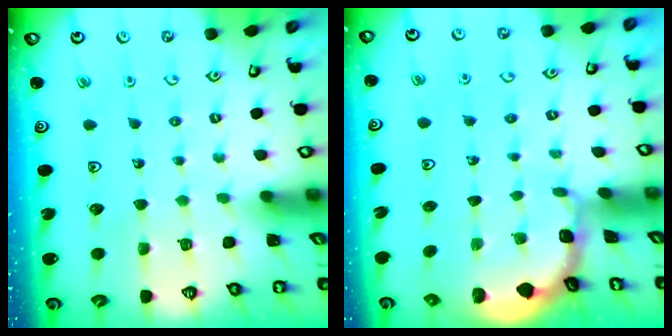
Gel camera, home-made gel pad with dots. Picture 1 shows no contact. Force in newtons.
{"total": 2.6, "press": 2.6, "slide": 0.3}